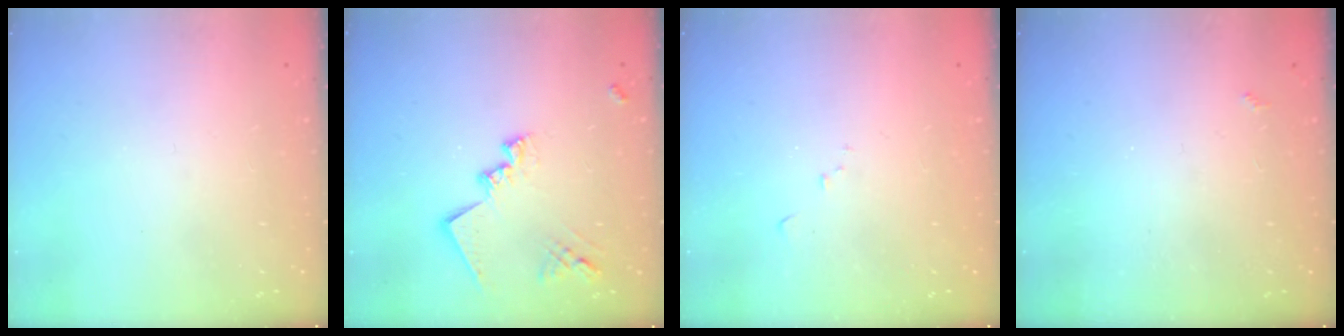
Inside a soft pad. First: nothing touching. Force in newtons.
{"total": 15.5, "press": 15.4, "slide": 1.0}
{"total": 5.1, "press": 5.1, "slide": 0.6}
{"total": 2.1, "press": 2.0, "slide": 0.4}